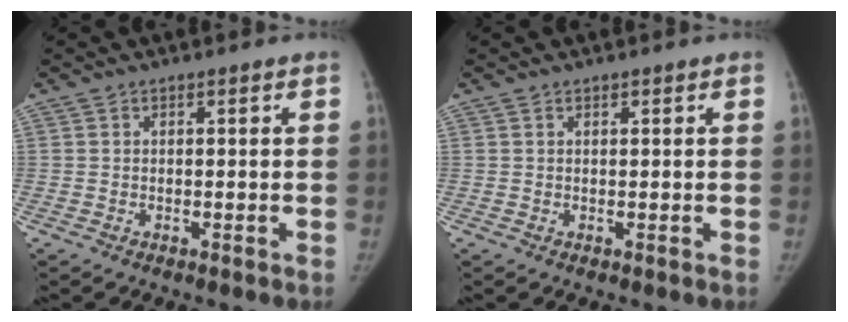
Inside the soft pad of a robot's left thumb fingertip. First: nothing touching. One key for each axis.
{"total": 0.0}